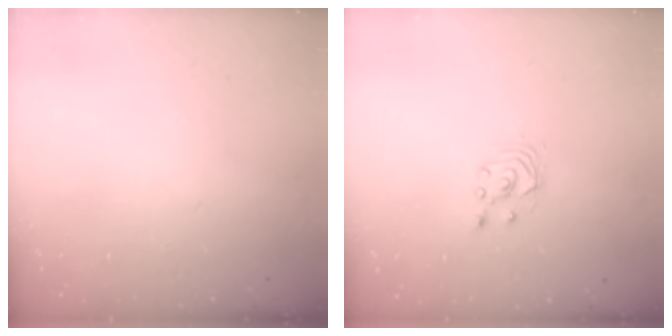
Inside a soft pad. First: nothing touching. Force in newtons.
{"total": 2.5, "press": 2.5, "slide": 0.2}